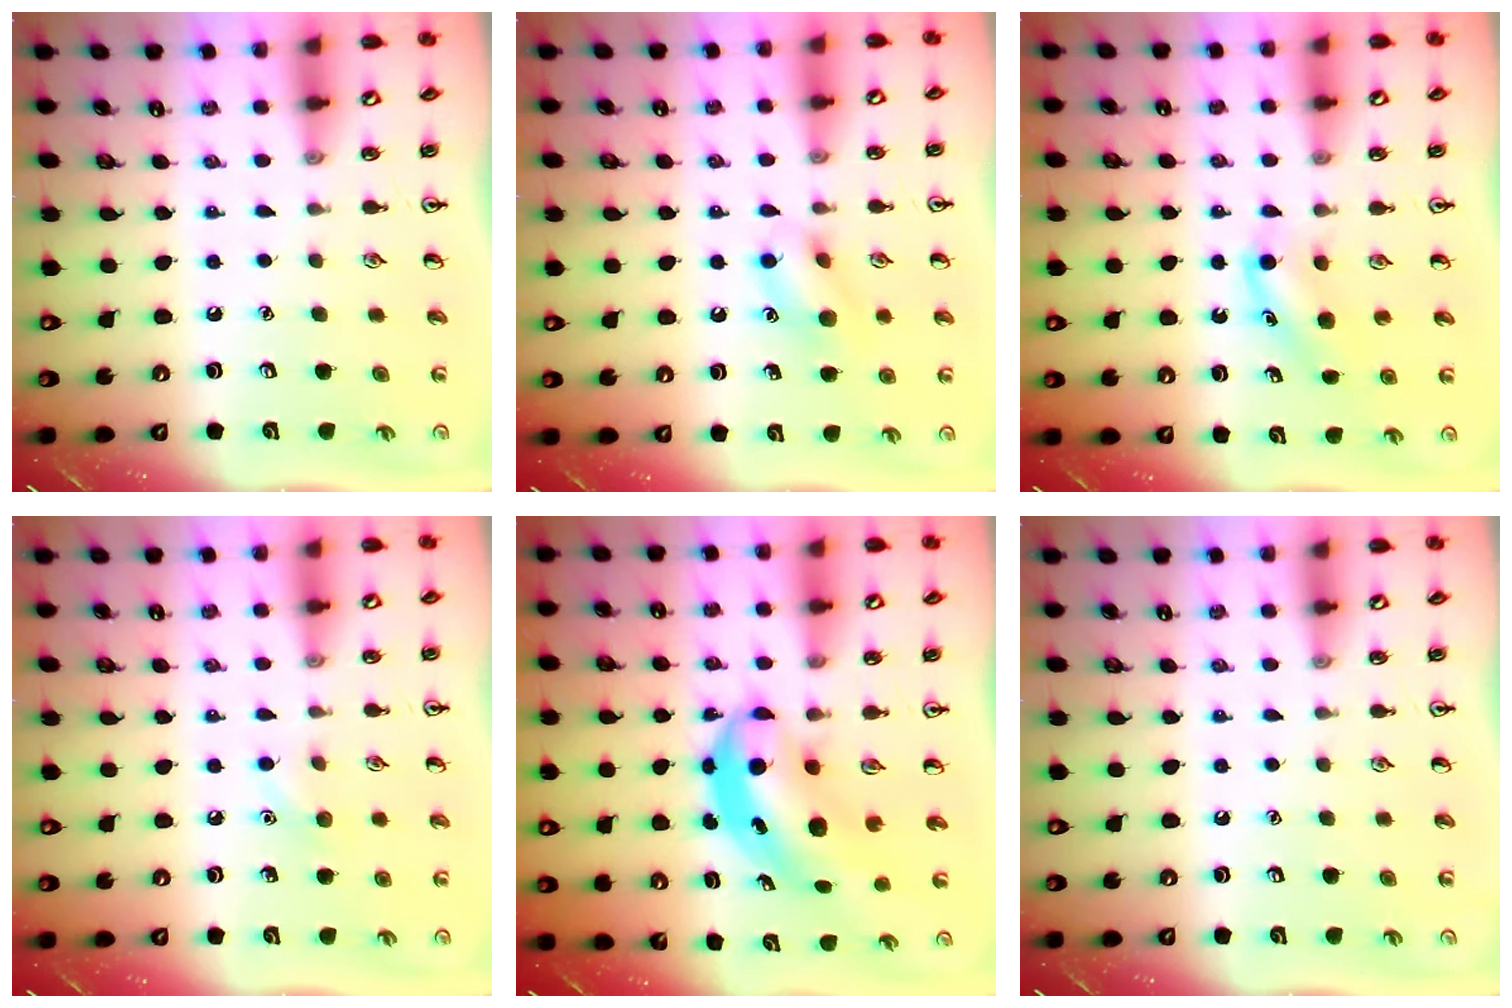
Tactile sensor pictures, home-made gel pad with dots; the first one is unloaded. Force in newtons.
{"total": 10.4, "press": 10.3, "slide": 1.4}
{"total": 5.2, "press": 5.0, "slide": 1.4}
{"total": 5.9, "press": 5.7, "slide": 1.8}
{"total": 6.6, "press": 6.5, "slide": 1.5}
{"total": 0.0}